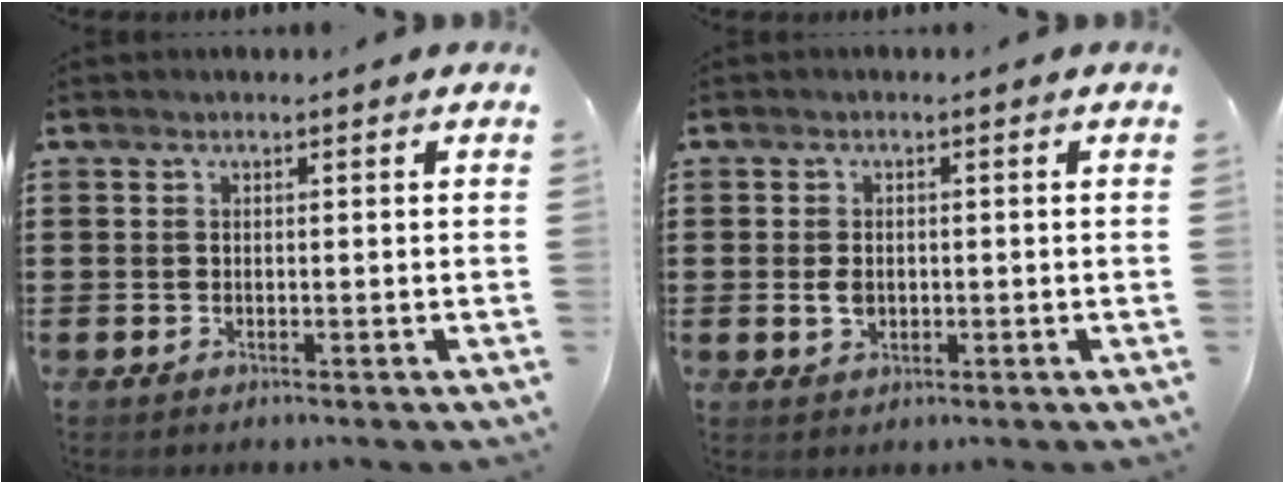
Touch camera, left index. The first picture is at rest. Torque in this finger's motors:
{"motor_torque": [0.32, 0.29, 0.29, 0.02]}